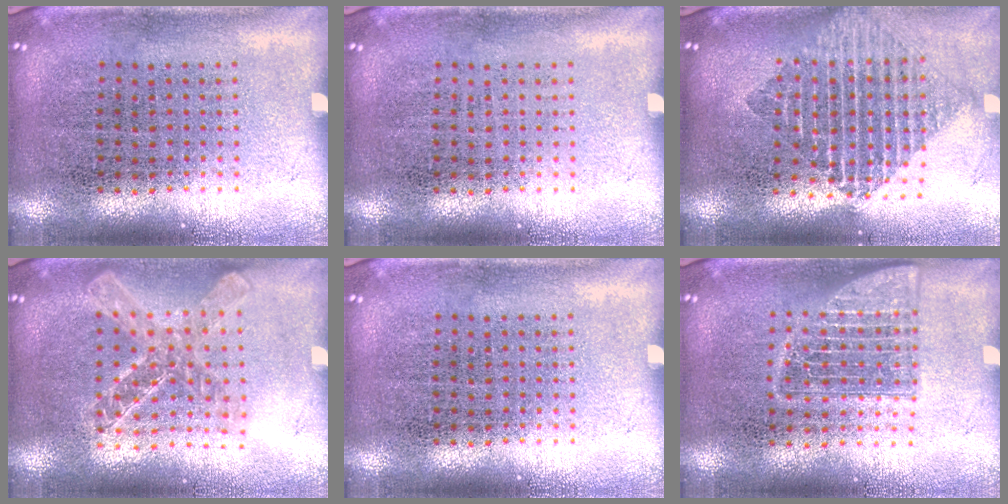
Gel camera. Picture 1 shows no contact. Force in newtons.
{"total": 0.0}
{"total": 1.9, "press": 1.6, "slide": 1.1}
{"total": 1.6, "press": 1.4, "slide": 0.7}
{"total": 0.0}
{"total": 1.5, "press": 1.5, "slide": 0.2}